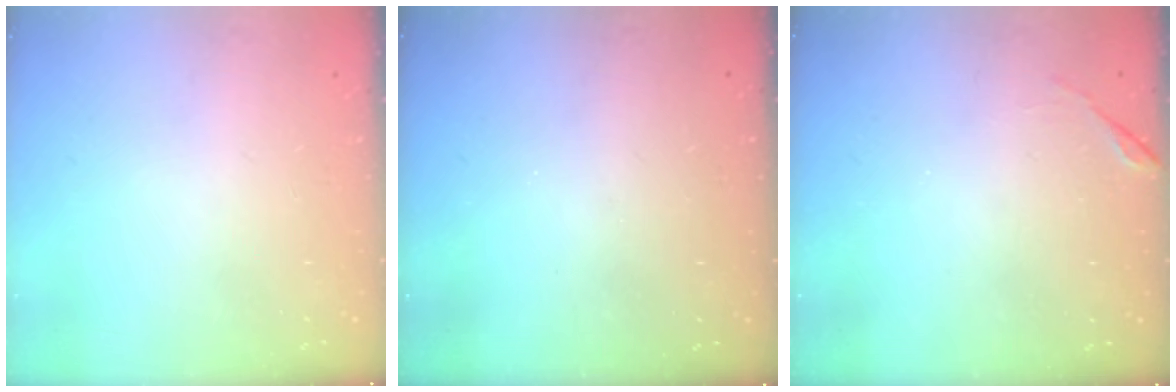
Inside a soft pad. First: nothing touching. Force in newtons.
{"total": 3.3, "press": 3.3, "slide": 0.1}
{"total": 5.1, "press": 5.1, "slide": 0.2}